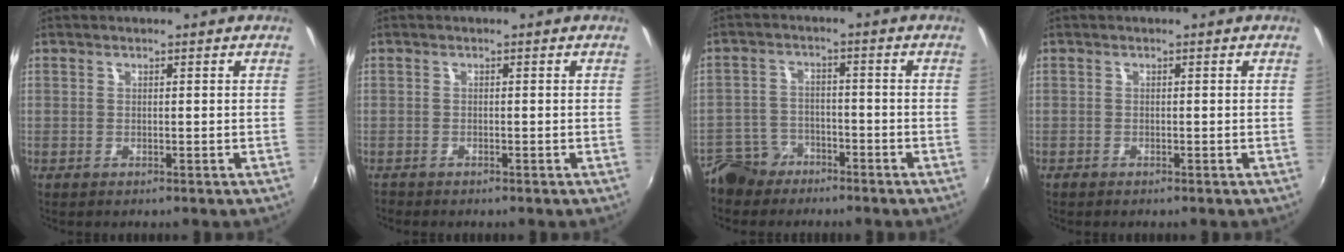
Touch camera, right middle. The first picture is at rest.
{"total": 1.0, "force": [-0.9, 0.3, 0.1], "torque": [-0.006, -0.003, -0.018]}
{"total": 7.8, "force": [-5.7, 4.9, 1.8], "torque": [-0.056, 0.016, -0.100]}
{"total": 0.7, "force": [-0.7, 0.3, 0.1], "torque": [-0.005, -0.003, -0.015]}